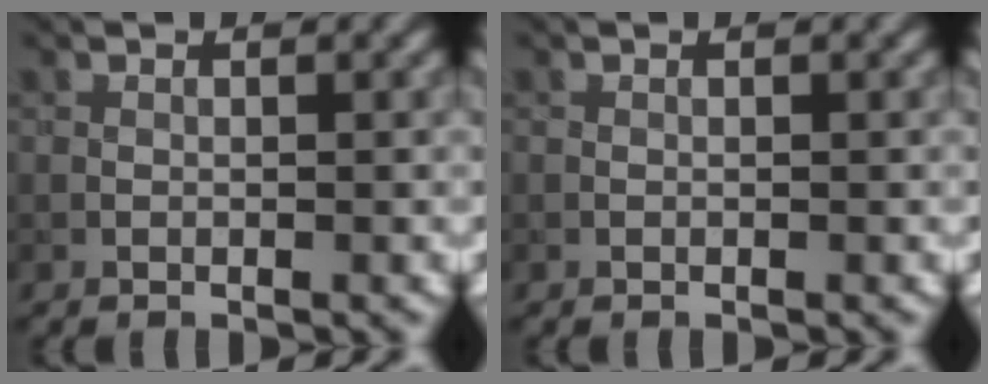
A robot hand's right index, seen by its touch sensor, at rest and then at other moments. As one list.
[{"total": 0.0}]